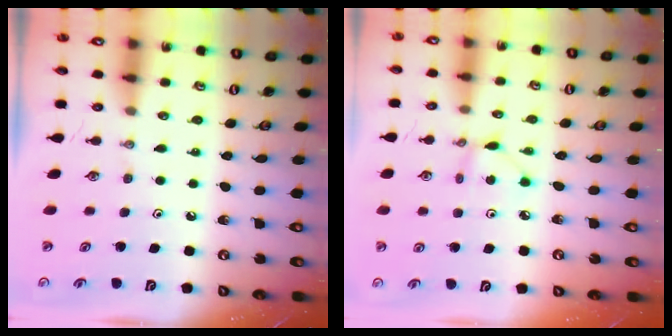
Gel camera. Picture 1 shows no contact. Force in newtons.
{"total": 3.1, "press": 3.1, "slide": 0.4}